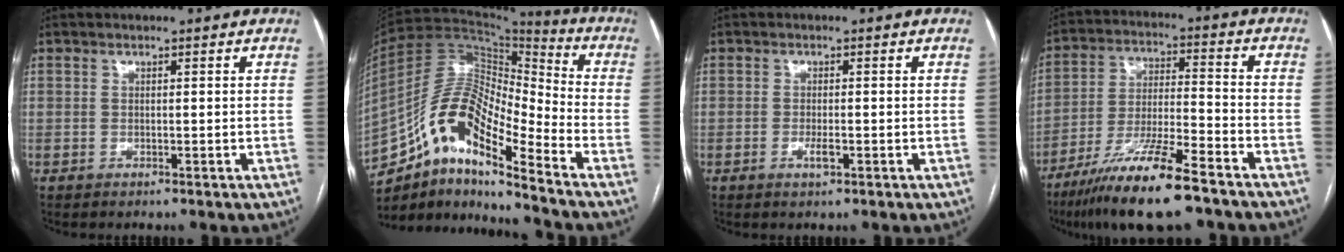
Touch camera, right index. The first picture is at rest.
{"total": 15.7, "force": [-9.9, 3.5, 11.7], "torque": [-0.220, 0.033, -0.170]}
{"total": 1.8, "force": [-0.7, 0.5, 1.6], "torque": [-0.030, -0.001, -0.011]}
{"total": 15.1, "force": [-10.6, 1.2, 10.7], "torque": [-0.210, -0.033, -0.190]}